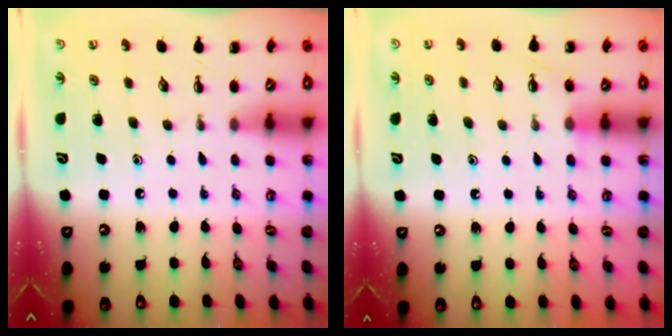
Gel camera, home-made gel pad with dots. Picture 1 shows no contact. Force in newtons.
{"total": 4.5, "press": 4.3, "slide": 1.4}